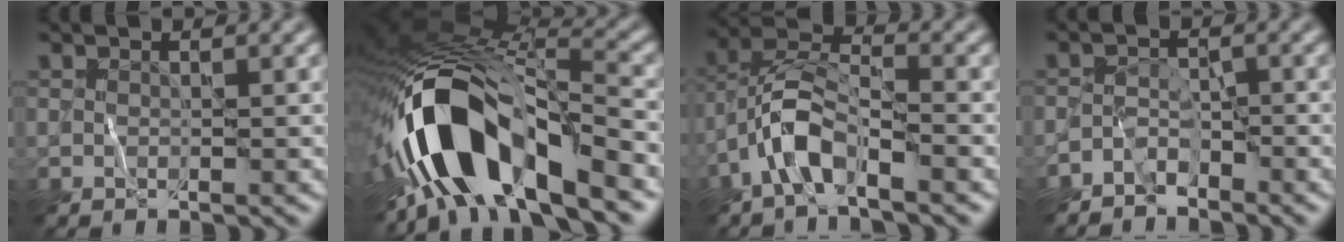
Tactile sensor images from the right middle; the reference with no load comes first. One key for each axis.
{"total": 13.2, "fx": -6.2, "fy": 4.9, "fz": 10.5, "tx": -0.180, "ty": 0.010, "tz": -0.111}
{"total": 5.1, "fx": -3.0, "fy": 1.8, "fz": 3.7, "tx": -0.072, "ty": 0.013, "tz": -0.064}
{"total": 2.3, "fx": -2.1, "fy": 1.0, "fz": 0.3, "tx": 0.000, "ty": 0.007, "tz": -0.048}